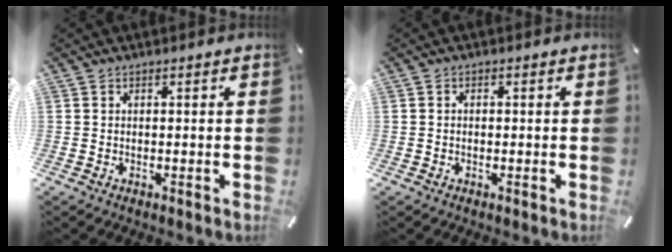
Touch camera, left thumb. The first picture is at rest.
{"total": 0.7, "force": [-0.1, 0.5, 0.5], "torque": [-0.010, 0.002, -0.004]}